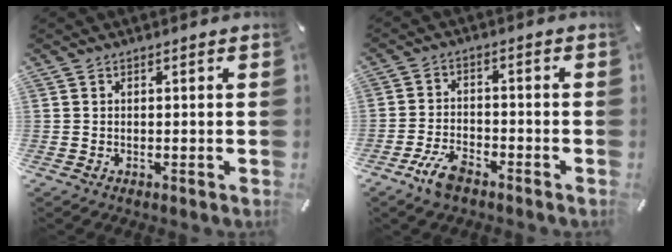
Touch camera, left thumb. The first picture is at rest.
{"total": 6.5, "force": [-4.4, 2.7, 4.1], "torque": [-0.093, 0.014, -0.083]}